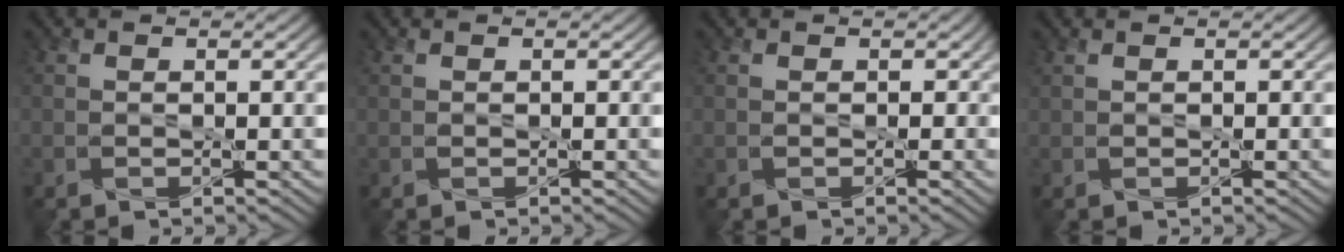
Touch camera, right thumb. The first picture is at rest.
{"total": 0.0}
{"total": 0.9, "force": [0.0, 0.9, 0.1], "torque": [-0.007, -0.002, -0.004]}
{"total": 0.5, "force": [0.5, 0.1, 0.0], "torque": [-0.002, 0.001, 0.015]}